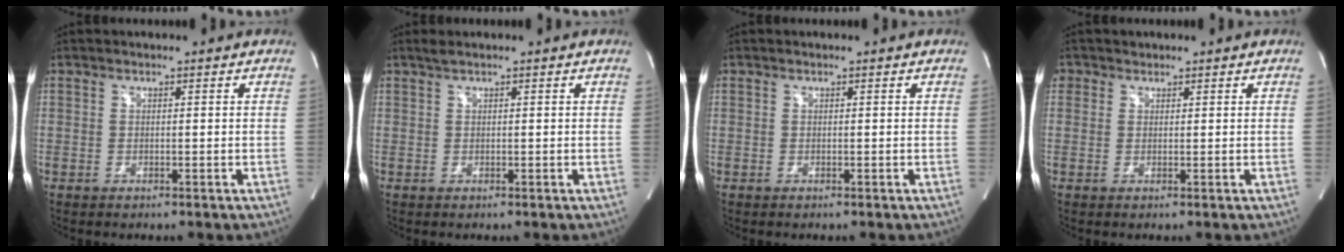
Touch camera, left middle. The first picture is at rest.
{"total": 0.8, "force": [0.7, -0.1, 0.5], "torque": [-0.019, 0.010, 0.018]}
{"total": 0.0}
{"total": 1.6, "force": [0.9, 1.4, 0.1], "torque": [0.006, 0.004, 0.013]}